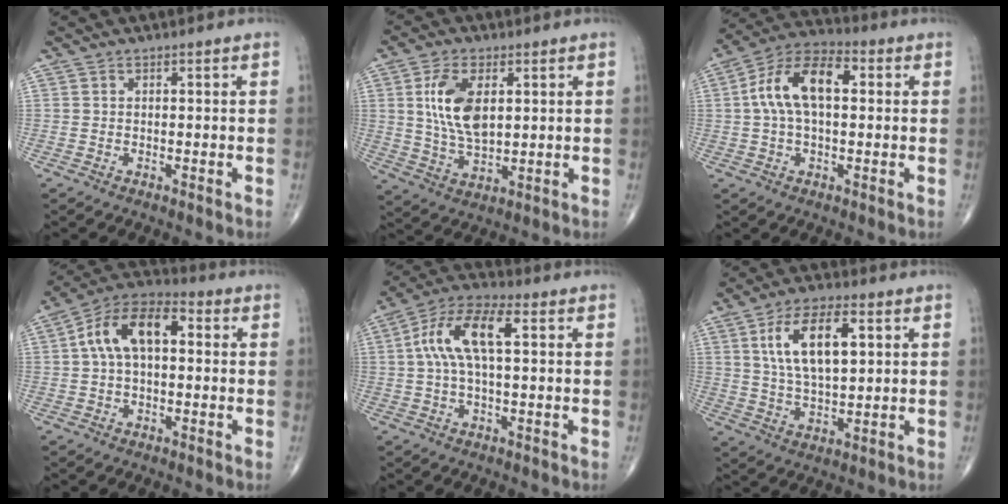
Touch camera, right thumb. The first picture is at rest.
{"total": 11.0, "force": [2.6, 5.8, 9.0], "torque": [-0.168, -0.013, 0.054]}
{"total": 12.9, "force": [1.8, 6.9, 10.7], "torque": [-0.201, 0.035, 0.023]}
{"total": 12.6, "force": [1.8, 7.1, 10.2], "torque": [-0.179, 0.039, 0.018]}
{"total": 11.4, "force": [2.0, 4.6, 10.2], "torque": [-0.214, 0.034, 0.031]}
{"total": 13.0, "force": [3.8, 5.9, 11.0], "torque": [-0.193, -0.004, 0.073]}